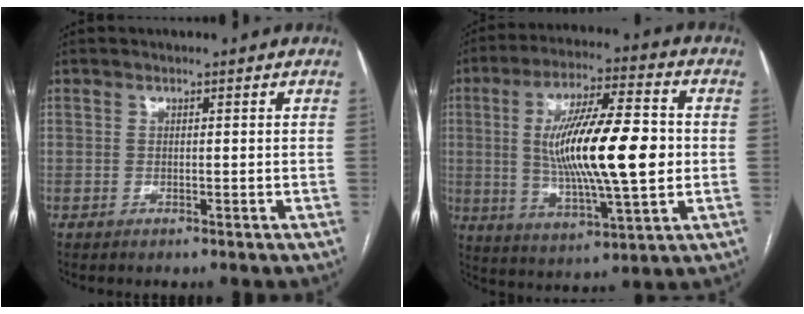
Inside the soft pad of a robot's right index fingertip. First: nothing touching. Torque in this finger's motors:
{"motor_torque": [2.14, 0.00, 1.05, 0.21]}